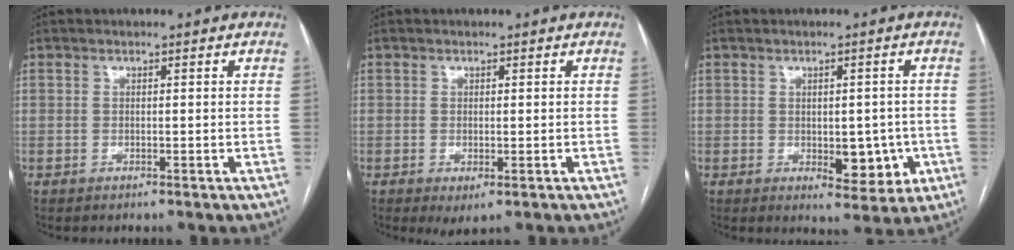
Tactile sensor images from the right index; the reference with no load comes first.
{"total": 2.6, "force": [-1.1, 0.9, 2.1], "torque": [-0.029, -0.006, -0.009]}
{"total": 6.6, "force": [-1.4, 3.4, 5.4], "torque": [-0.058, 0.003, -0.007]}